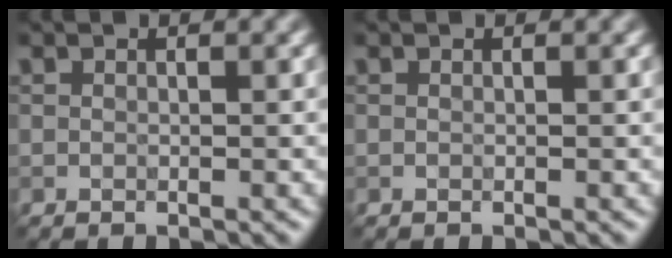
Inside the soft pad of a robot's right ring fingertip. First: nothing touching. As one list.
[{"total": 0.0}]